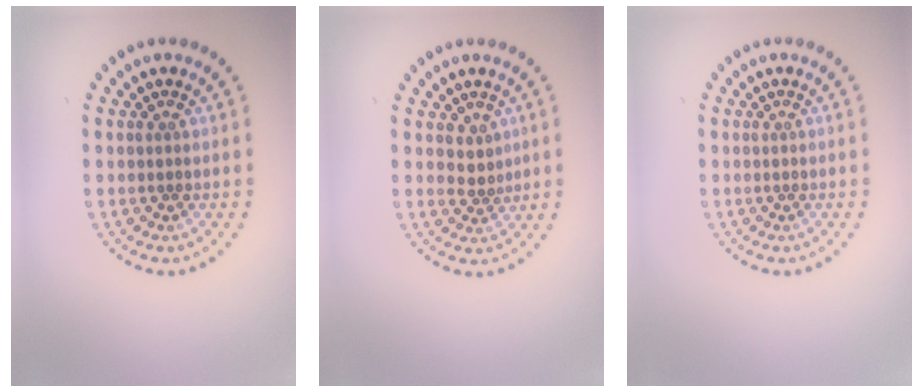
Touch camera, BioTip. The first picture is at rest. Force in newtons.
{"total": 1.7, "press": 1.3, "slide": 1.1}
{"total": 0.0}